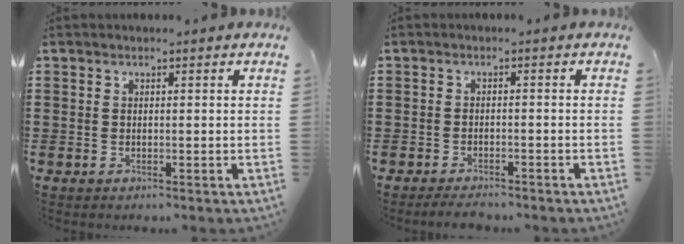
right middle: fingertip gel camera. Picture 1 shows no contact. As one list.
[{"total": 2.0, "force": [-1.9, 0.2, 0.4], "torque": [-0.012, -0.002, -0.037]}]